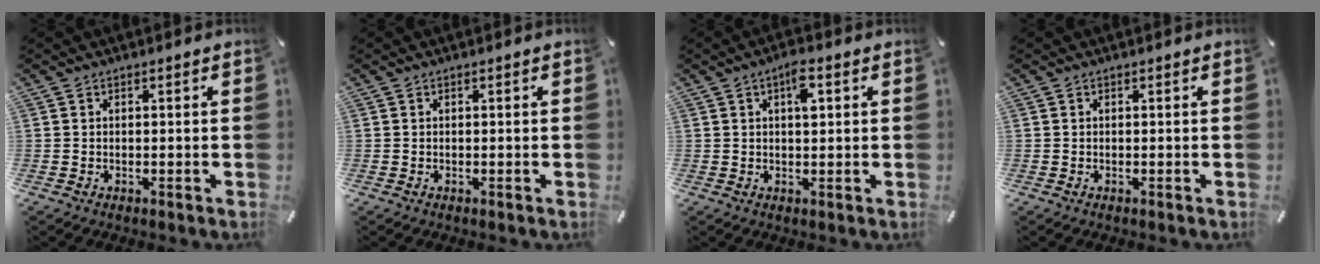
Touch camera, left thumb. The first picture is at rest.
{"total": 0.0}
{"total": 4.3, "force": [1.3, 1.7, 3.7], "torque": [-0.054, 0.000, 0.014]}
{"total": 0.0}